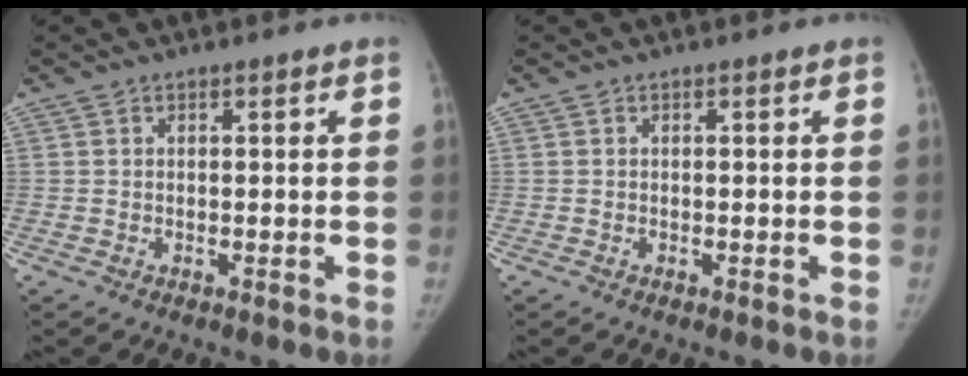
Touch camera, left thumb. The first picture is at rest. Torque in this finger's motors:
{"motor_torque": [-0.11, -0.01, 0.00, 0.00, 0.00]}